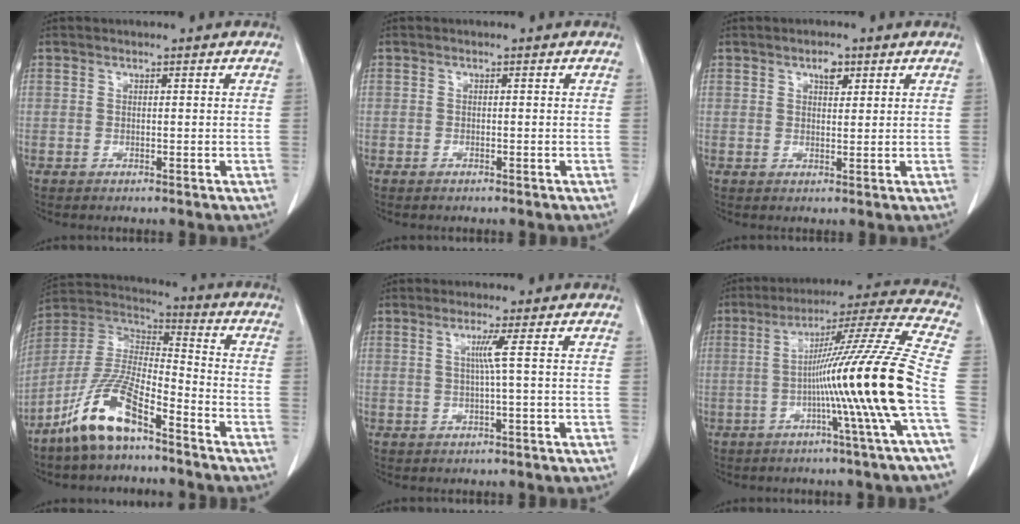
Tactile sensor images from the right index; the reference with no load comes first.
{"total": 0.5, "force": [-0.4, 0.2, 0.2], "torque": [-0.009, 0.000, -0.007]}
{"total": 2.3, "force": [1.3, 1.1, 1.6], "torque": [-0.025, 0.001, 0.020]}
{"total": 13.0, "force": [-8.7, 3.1, 9.2], "torque": [-0.199, 0.003, -0.166]}
{"total": 2.4, "force": [0.4, -1.0, 2.2], "torque": [-0.044, -0.002, 0.009]}
{"total": 17.9, "force": [-3.2, -3.6, 17.3], "torque": [-0.262, -0.005, -0.063]}